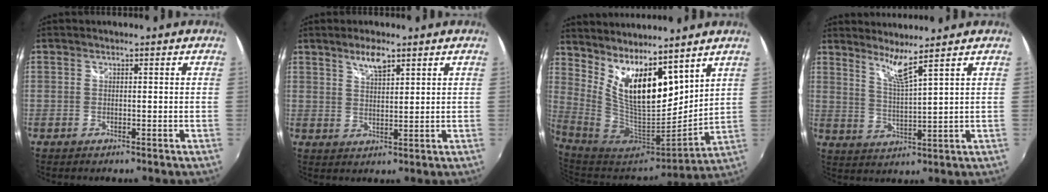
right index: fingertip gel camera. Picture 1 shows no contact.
{"total": 4.2, "force": [3.0, 1.3, 2.7], "torque": [-0.046, 0.003, 0.054]}
{"total": 14.6, "force": [8.4, 5.2, 10.8], "torque": [-0.186, -0.010, 0.160]}
{"total": 5.1, "force": [4.2, -1.2, 2.7], "torque": [-0.053, -0.015, 0.078]}